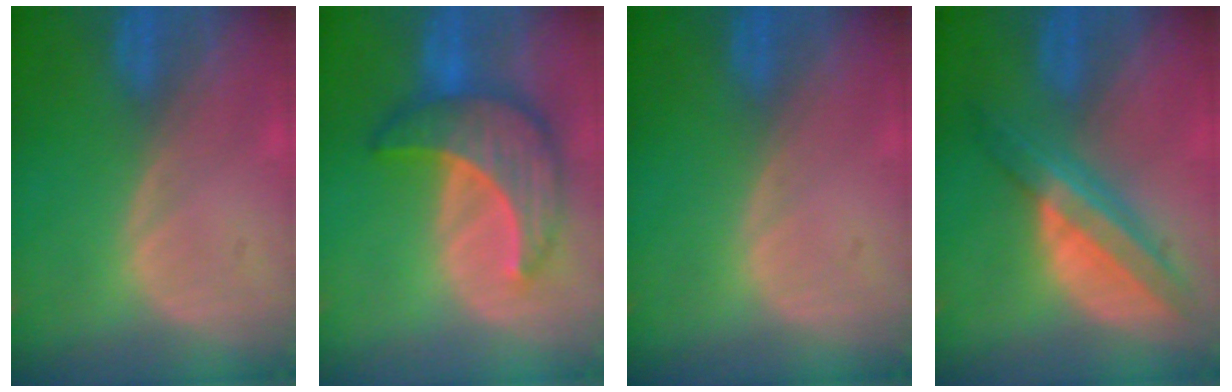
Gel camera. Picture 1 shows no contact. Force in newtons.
{"total": 9.4, "press": 9.3, "slide": 0.9}
{"total": 0.0}
{"total": 8.0, "press": 6.7, "slide": 4.3}